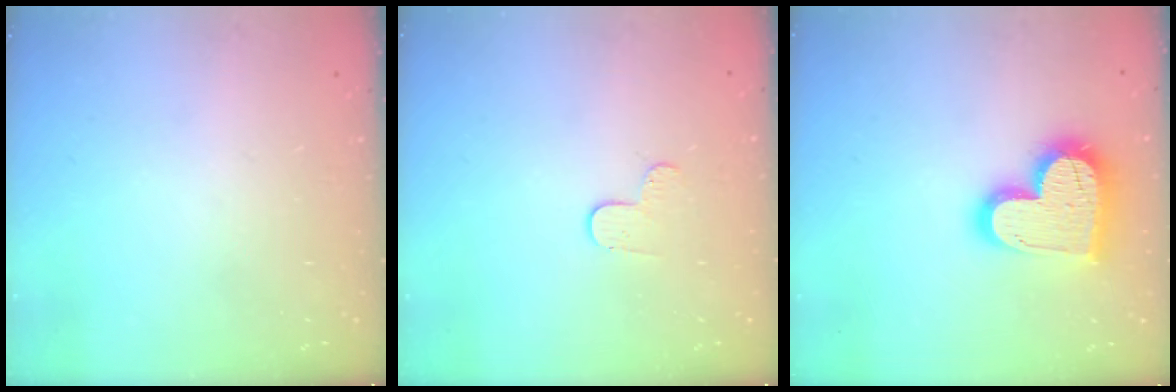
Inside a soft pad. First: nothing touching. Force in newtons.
{"total": 3.8, "press": 3.8, "slide": 0.4}
{"total": 18.9, "press": 18.9, "slide": 1.2}